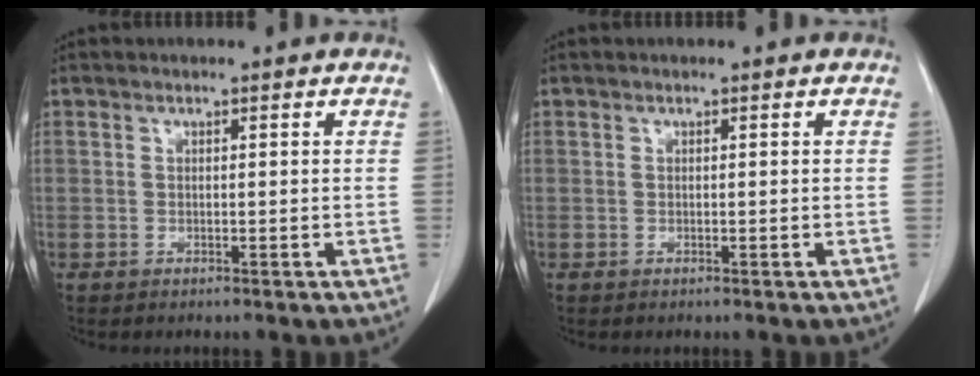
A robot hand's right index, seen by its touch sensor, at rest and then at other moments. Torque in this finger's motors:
{"motor_torque": [-0.01, 0.01, -0.01, 0.00]}